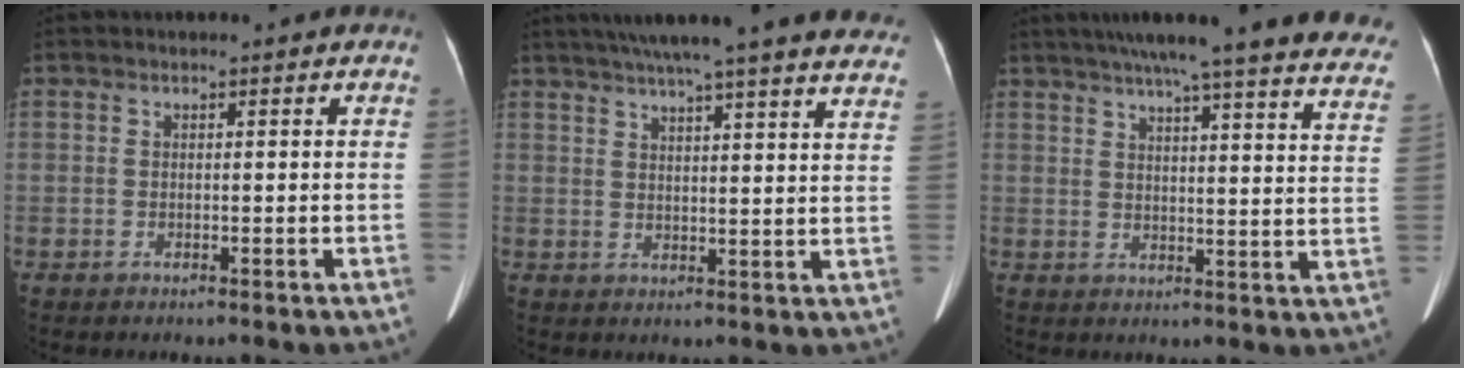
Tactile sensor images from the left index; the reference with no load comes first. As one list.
[{"total": 27.5, "force": [24.2, 1.7, 13.0], "torque": [-0.196, -0.019, 0.293]}, {"total": 29.5, "force": [26.0, 1.9, 13.8], "torque": [-0.167, -0.058, 0.300]}]